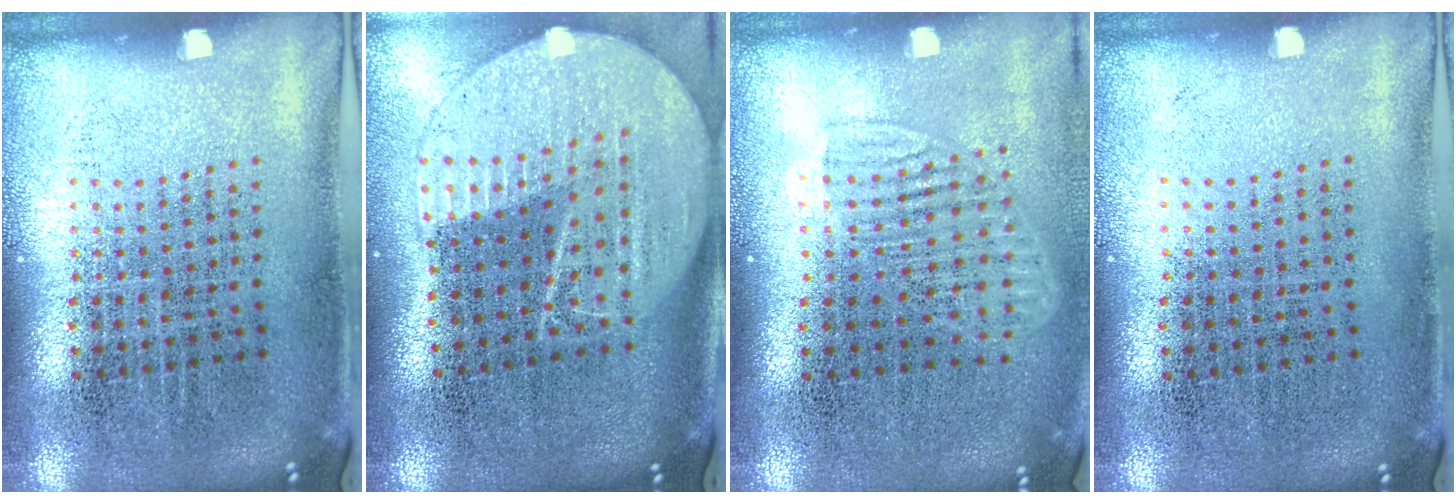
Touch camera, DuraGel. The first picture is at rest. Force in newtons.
{"total": 2.1, "press": 1.9, "slide": 1.0}
{"total": 1.3, "press": 1.1, "slide": 0.7}
{"total": 0.0}